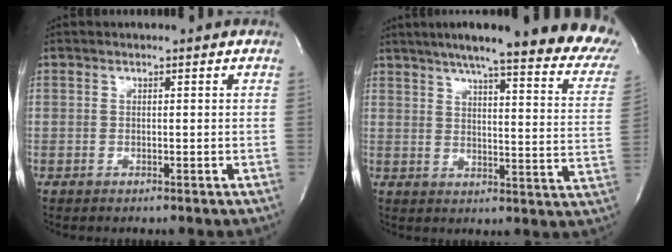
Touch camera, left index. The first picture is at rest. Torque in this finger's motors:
{"motor_torque": [0.40, -0.34, 0.69, 0.16]}